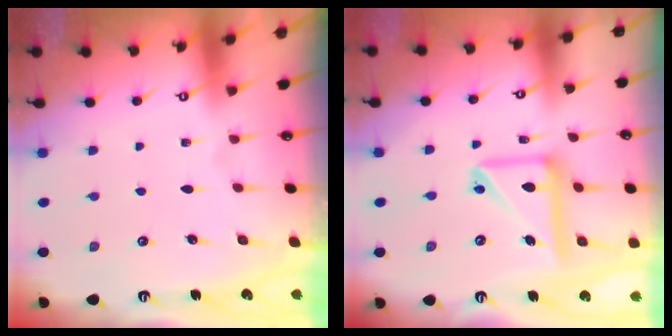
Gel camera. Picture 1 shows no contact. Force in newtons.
{"total": 13.8, "press": 13.6, "slide": 2.1}